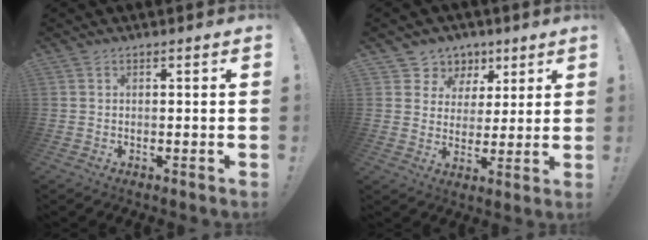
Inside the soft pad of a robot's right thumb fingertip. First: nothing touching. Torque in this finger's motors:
{"motor_torque": [0.58, 0.64, -0.78, 0.20, 0.03]}